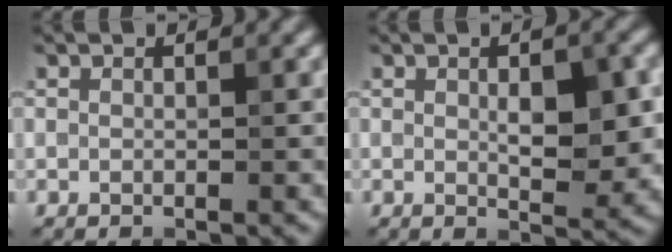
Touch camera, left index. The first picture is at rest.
{"total": 4.6, "force": [0.5, 1.8, 4.2], "torque": [-0.064, -0.001, 0.011]}